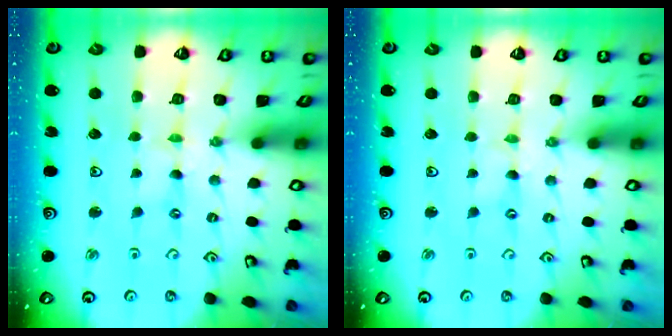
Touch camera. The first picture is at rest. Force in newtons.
{"total": 0.0}